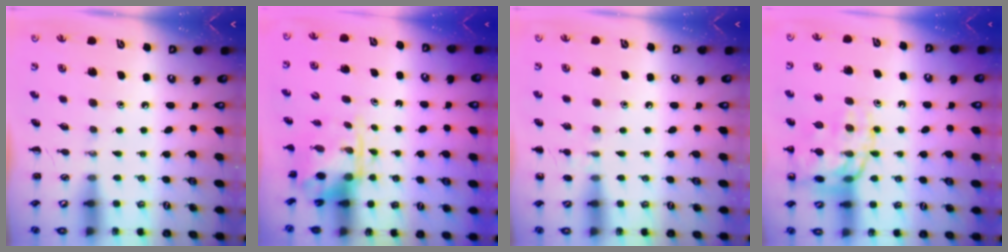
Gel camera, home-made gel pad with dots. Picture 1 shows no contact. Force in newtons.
{"total": 3.8, "press": 3.6, "slide": 0.9}
{"total": 5.2, "press": 4.9, "slide": 1.7}
{"total": 17.6, "press": 17.5, "slide": 2.0}